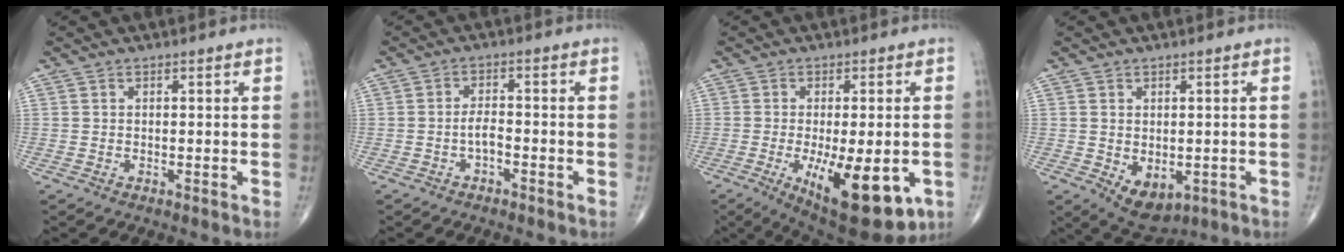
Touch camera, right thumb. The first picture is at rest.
{"total": 2.6, "force": [-1.2, 1.2, 2.0], "torque": [-0.032, 0.014, -0.024]}
{"total": 16.7, "force": [-5.3, 6.4, 14.5], "torque": [-0.192, -0.016, -0.058]}
{"total": 7.0, "force": [-1.8, 4.5, 5.2], "torque": [-0.066, -0.007, -0.009]}